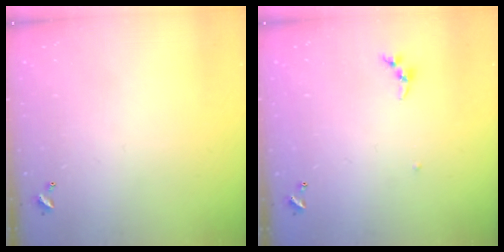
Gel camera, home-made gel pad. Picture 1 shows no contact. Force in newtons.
{"total": 3.8, "press": 3.8, "slide": 0.3}